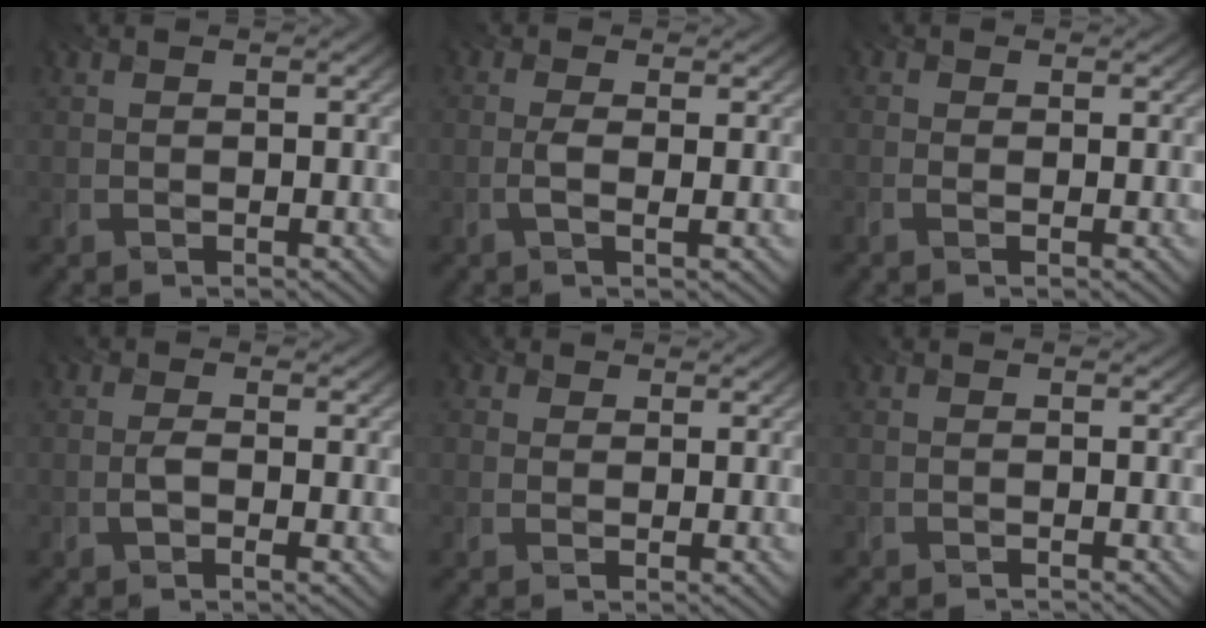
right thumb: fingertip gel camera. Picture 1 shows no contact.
{"total": 1.6, "force": [-0.1, 0.4, 1.5], "torque": [-0.039, 0.001, -0.006]}
{"total": 0.6, "force": [-0.1, 0.5, 0.4], "torque": [-0.013, -0.001, -0.006]}
{"total": 1.6, "force": [-0.5, 0.7, 1.3], "torque": [-0.029, 0.000, -0.013]}
{"total": 1.7, "force": [0.9, 1.5, 0.3], "torque": [-0.007, -0.001, 0.008]}
{"total": 0.8, "force": [-0.7, 0.0, -0.3], "torque": [0.006, -0.008, -0.016]}